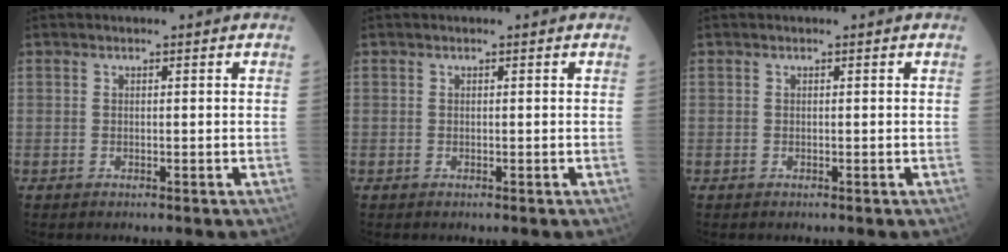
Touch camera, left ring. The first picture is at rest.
{"total": 0.0}
{"total": 0.0}